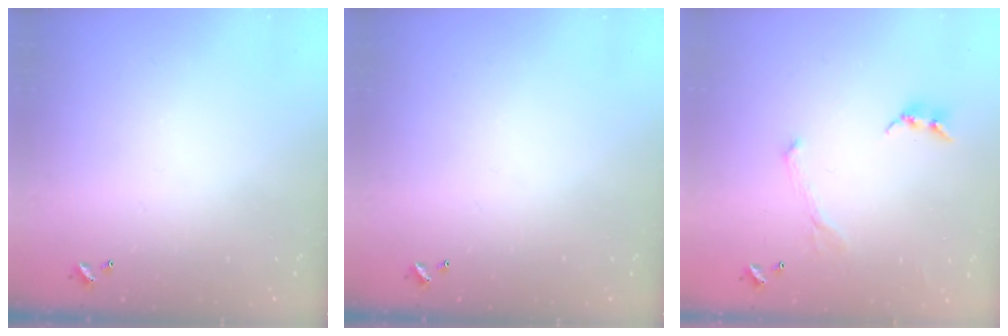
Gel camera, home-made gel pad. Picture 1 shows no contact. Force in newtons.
{"total": 0.0}
{"total": 2.7, "press": 2.6, "slide": 0.7}